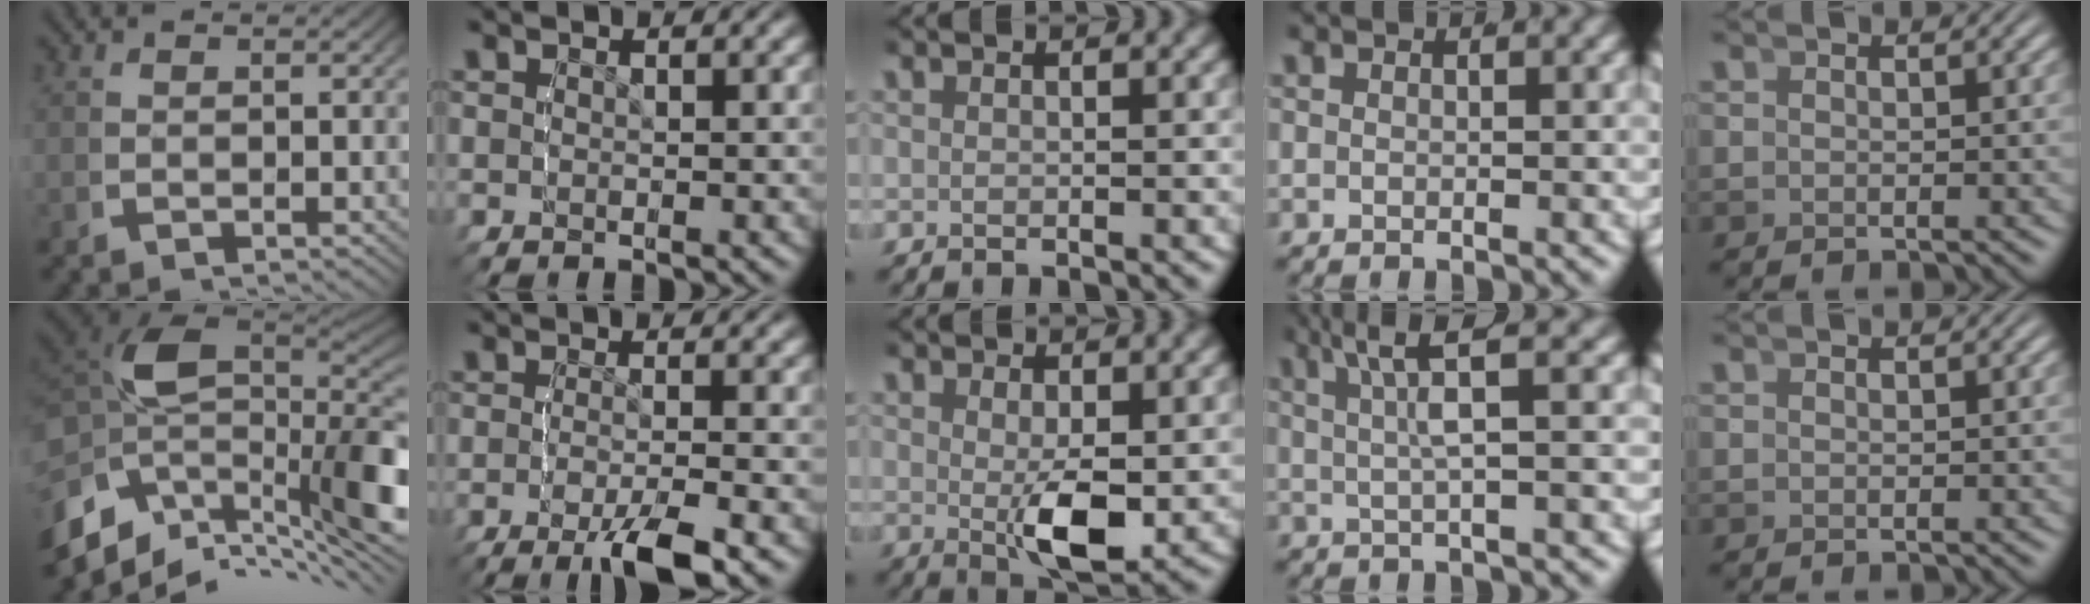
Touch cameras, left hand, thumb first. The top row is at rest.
{"thumb": {"total": 19.1, "force": [-1.1, 12.4, 14.4], "torque": [-0.275, -0.040, 0.004]}, "index": {"total": 4.8, "force": [-2.9, 0.9, 3.7], "torque": [-0.062, -0.007, -0.046]}, "middle": {"total": 4.5, "force": [0.1, 1.7, 4.1], "torque": [-0.068, -0.021, 0.008]}, "ring": {"total": 4.6, "force": [2.4, -0.2, 3.9], "torque": [-0.059, 0.011, 0.040]}}